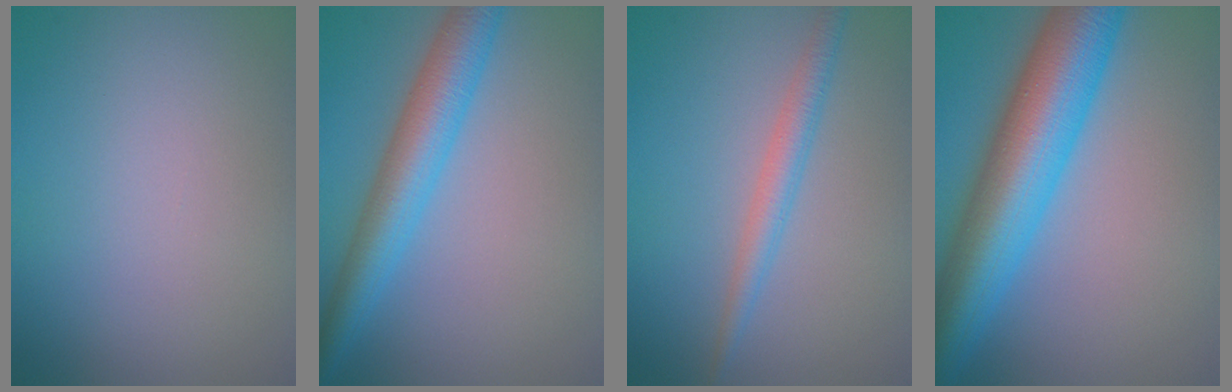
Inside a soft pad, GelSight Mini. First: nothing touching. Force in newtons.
{"total": 5.6, "press": 5.6, "slide": 0.1}
{"total": 2.3, "press": 2.3, "slide": 0.1}
{"total": 11.0, "press": 11.0, "slide": 0.3}